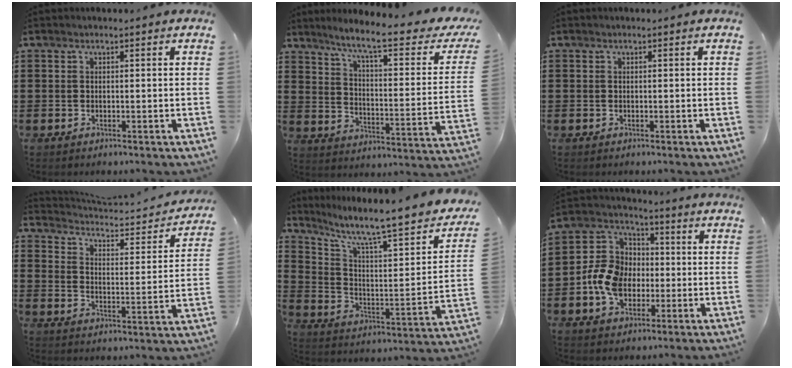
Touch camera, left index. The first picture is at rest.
{"total": 8.3, "force": [6.2, -0.2, 5.5], "torque": [-0.122, -0.045, 0.093]}
{"total": 0.0}
{"total": 2.6, "force": [2.5, 0.5, 0.8], "torque": [-0.036, -0.025, 0.031]}
{"total": 8.7, "force": [6.8, 0.9, 5.4], "torque": [-0.117, -0.055, 0.102]}
{"total": 9.5, "force": [-2.2, 7.5, 5.3], "torque": [-0.139, 0.022, -0.043]}